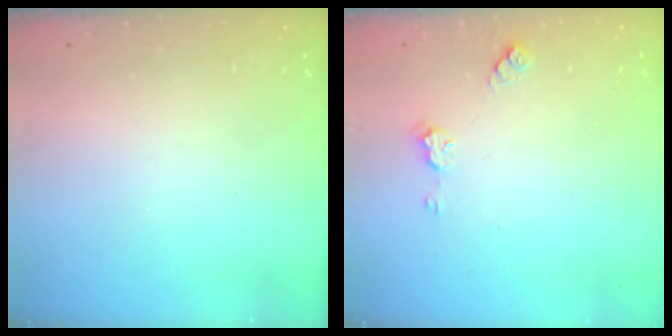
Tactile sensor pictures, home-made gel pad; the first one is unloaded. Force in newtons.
{"total": 5.1, "press": 5.0, "slide": 0.6}